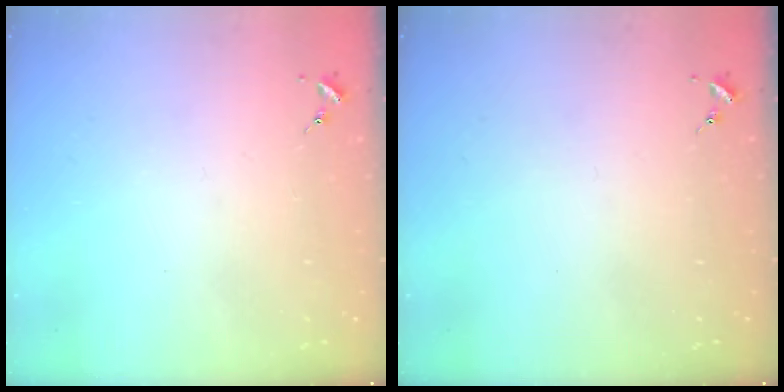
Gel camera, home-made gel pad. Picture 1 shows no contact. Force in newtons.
{"total": 0.0}